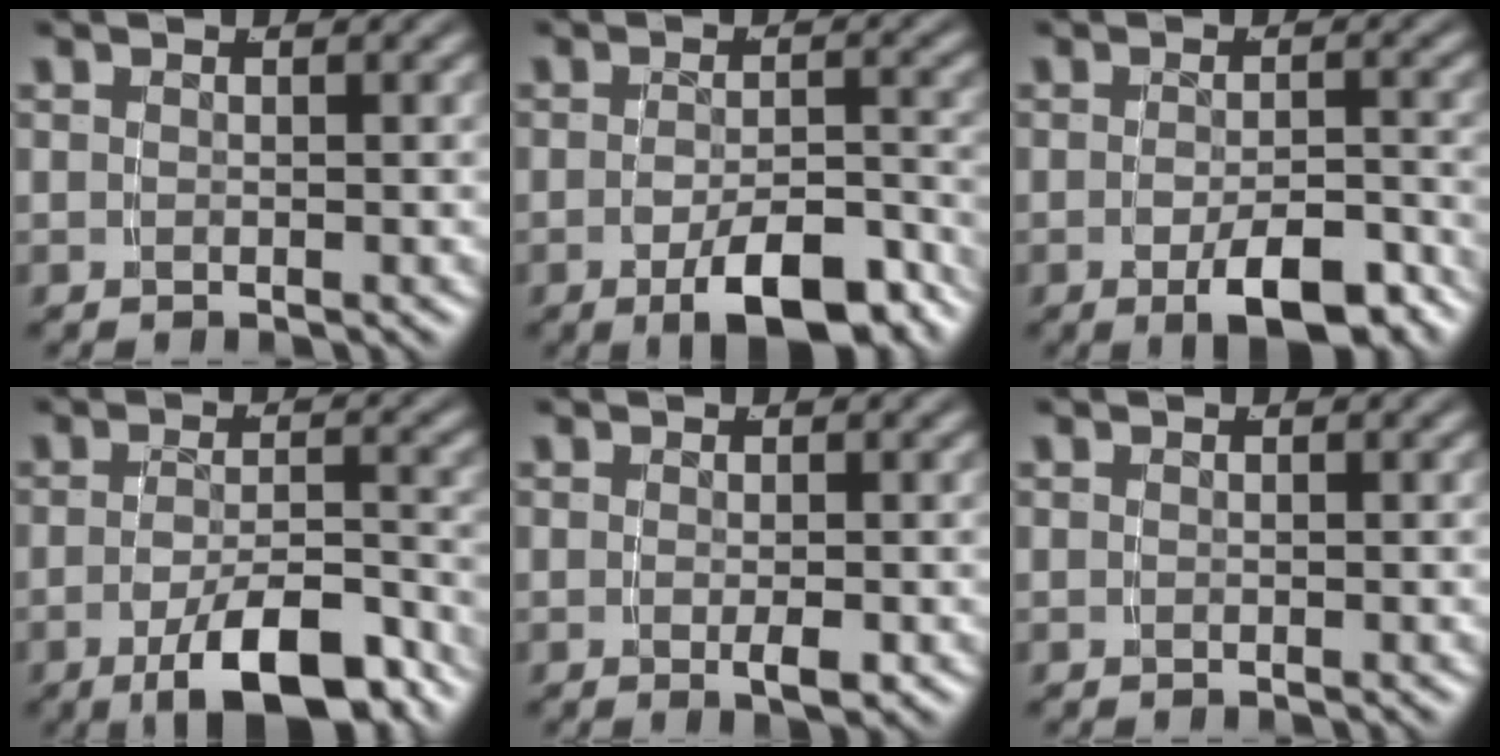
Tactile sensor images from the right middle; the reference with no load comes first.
{"total": 7.3, "force": [-4.8, 2.4, 5.0], "torque": [-0.065, -0.020, -0.064]}
{"total": 5.7, "force": [-3.6, 1.6, 4.1], "torque": [-0.052, -0.013, -0.052]}
{"total": 8.6, "force": [-5.4, 3.1, 5.9], "torque": [-0.082, -0.021, -0.072]}
{"total": 1.6, "force": [-0.4, 0.4, 1.5], "torque": [-0.026, -0.003, -0.003]}
{"total": 0.0}